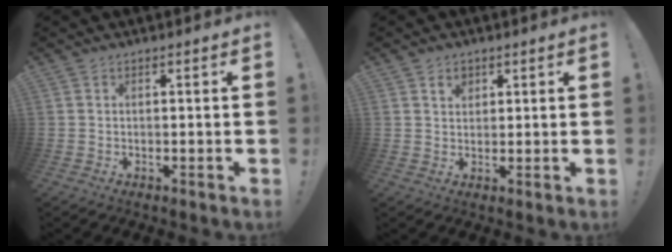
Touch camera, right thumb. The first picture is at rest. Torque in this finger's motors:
{"motor_torque": [0.31, 0.63, 0.02, -0.03, 0.00]}